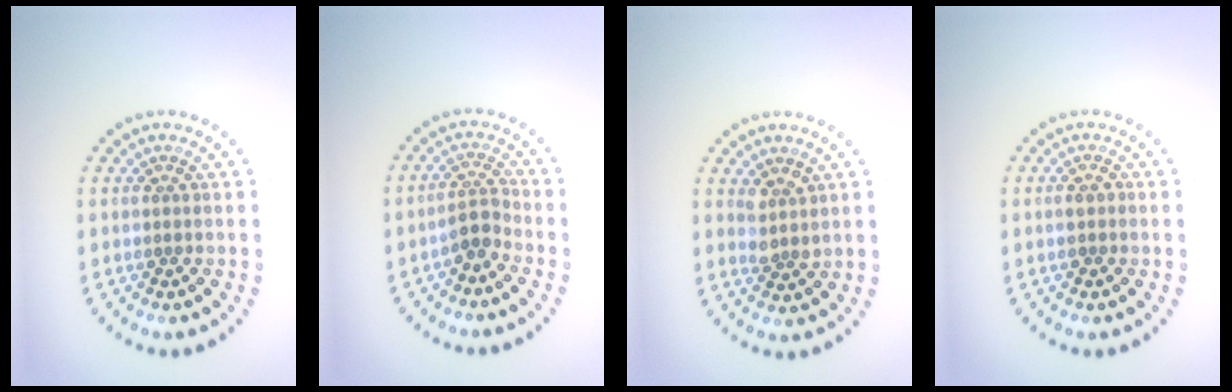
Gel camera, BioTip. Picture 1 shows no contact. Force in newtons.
{"total": 1.8, "press": 1.4, "slide": 1.2}
{"total": 1.7, "press": 1.5, "slide": 0.7}
{"total": 1.0, "press": 1.0, "slide": 0.1}